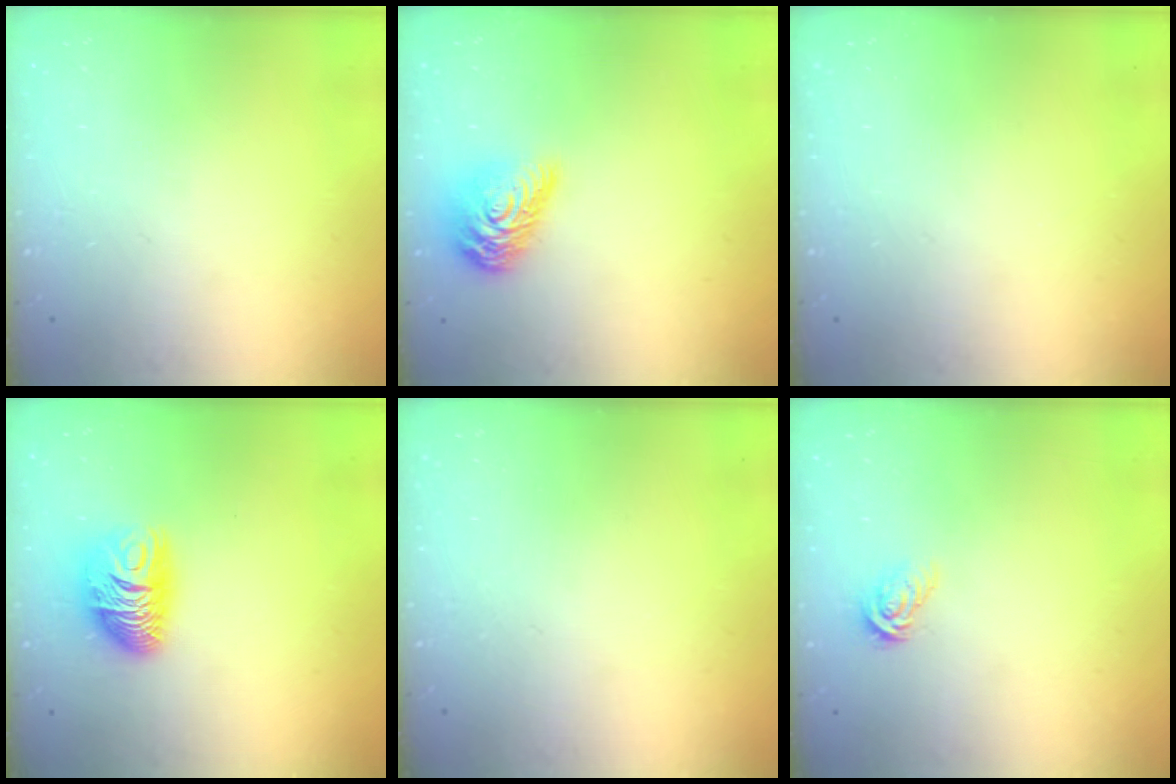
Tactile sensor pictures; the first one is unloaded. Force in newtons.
{"total": 12.6, "press": 12.6, "slide": 0.7}
{"total": 0.0}
{"total": 9.5, "press": 9.5, "slide": 0.6}
{"total": 0.0}
{"total": 5.8, "press": 5.8, "slide": 0.1}